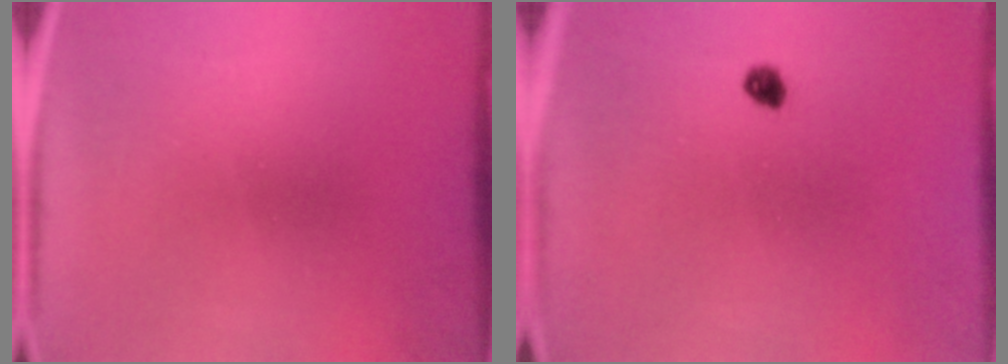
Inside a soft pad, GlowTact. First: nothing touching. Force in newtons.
{"total": 1.7}